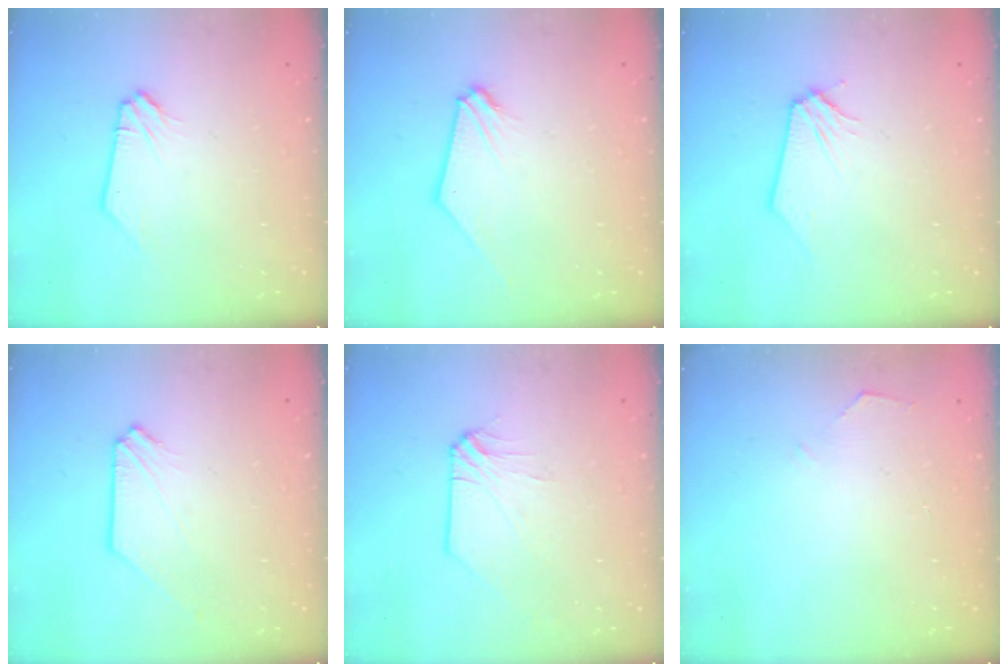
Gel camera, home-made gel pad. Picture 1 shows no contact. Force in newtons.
{"total": 0.6, "press": 0.6, "slide": 0.2}
{"total": 0.0}
{"total": 1.0, "press": 1.0, "slide": 0.2}
{"total": 0.0}
{"total": 2.2, "press": 2.2, "slide": 0.3}